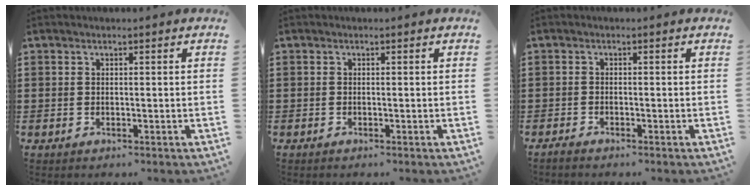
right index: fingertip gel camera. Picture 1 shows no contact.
{"total": 0.0}
{"total": 0.9, "force": [-0.9, 0.0, 0.1], "torque": [-0.005, -0.001, -0.018]}